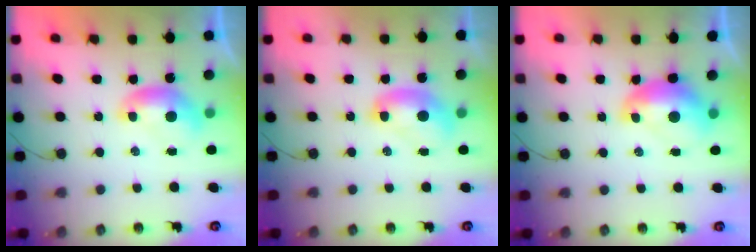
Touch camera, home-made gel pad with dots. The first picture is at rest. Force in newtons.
{"total": 2.1, "press": 2.1, "slide": 0.2}
{"total": 2.6, "press": 2.5, "slide": 0.7}